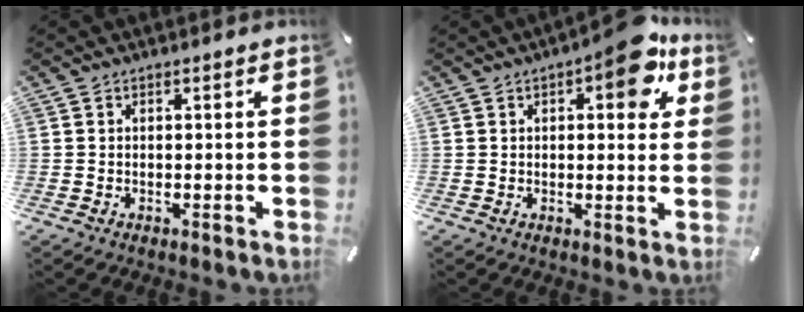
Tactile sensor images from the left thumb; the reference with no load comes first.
{"total": 11.2, "force": [5.2, 5.2, 8.5], "torque": [-0.089, -0.025, 0.079]}